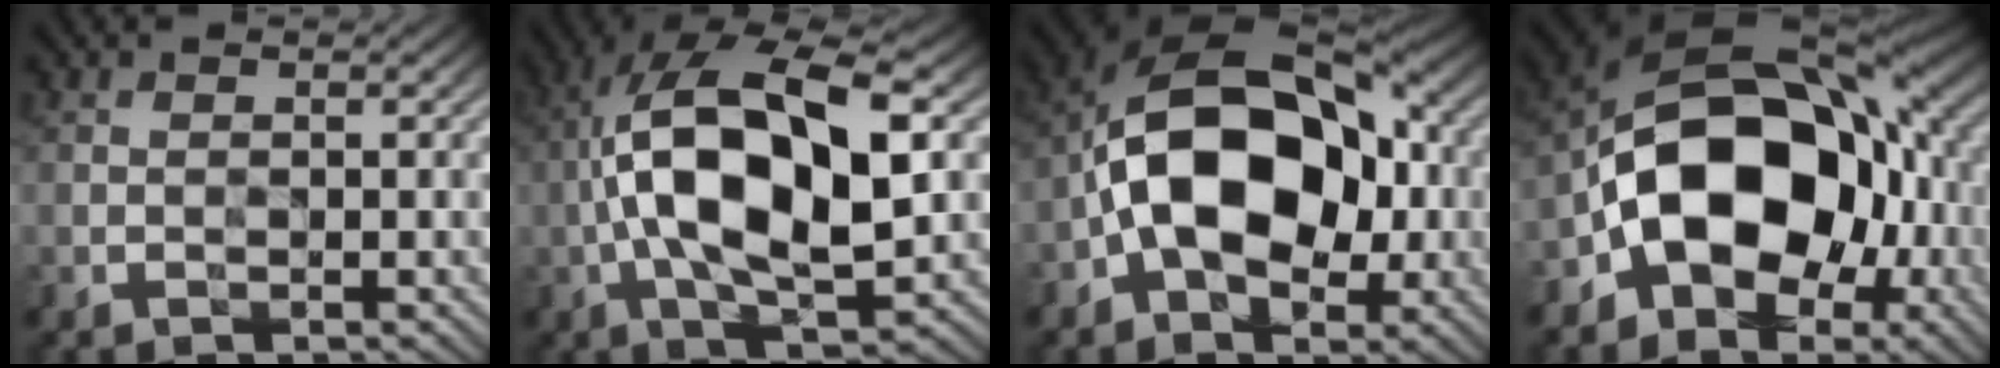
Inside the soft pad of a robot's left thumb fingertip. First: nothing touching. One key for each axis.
{"total": 16.3, "fx": 0.3, "fy": 6.9, "fz": 14.8, "tx": -0.278, "ty": 0.023, "tz": -0.002}
{"total": 14.8, "fx": -1.3, "fy": 9.4, "fz": 11.3, "tx": -0.176, "ty": 0.024, "tz": -0.037}
{"total": 15.6, "fx": -3.5, "fy": 10.5, "fz": 11.0, "tx": -0.150, "ty": 0.004, "tz": -0.072}